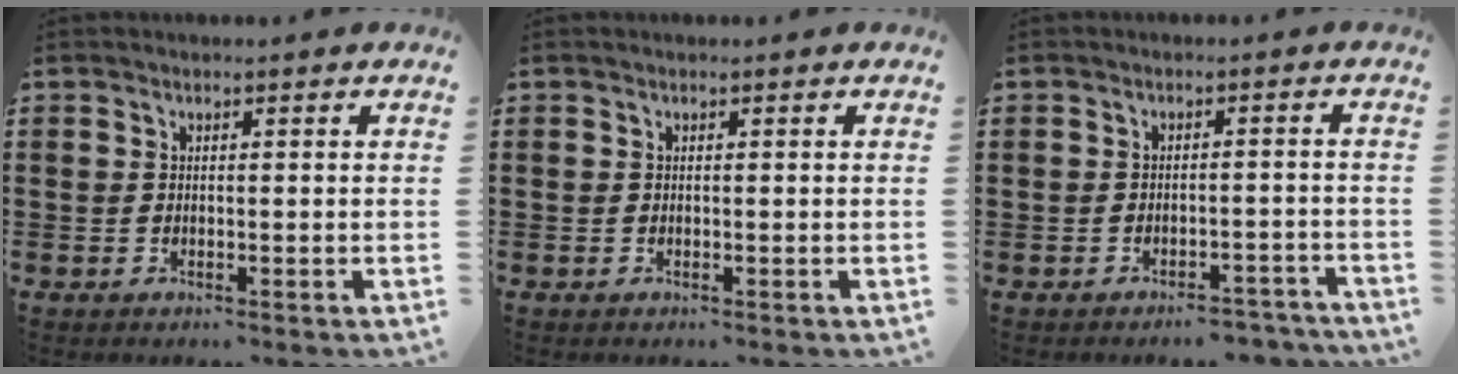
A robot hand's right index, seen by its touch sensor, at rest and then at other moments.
{"total": 0.0}
{"total": 3.2, "force": [-3.1, 0.4, 0.0], "torque": [-0.006, 0.000, -0.066]}